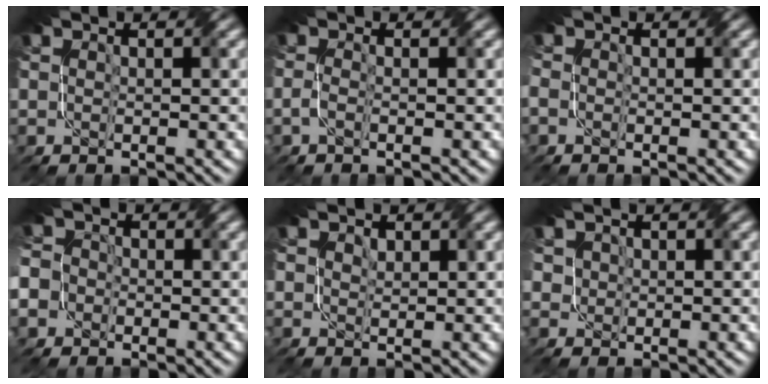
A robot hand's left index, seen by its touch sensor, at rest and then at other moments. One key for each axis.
{"total": 1.1, "fx": -0.8, "fy": 0.2, "fz": 0.8, "tx": -0.020, "ty": 0.002, "tz": -0.023}
{"total": 1.3, "fx": -0.4, "fy": 1.0, "fz": 0.8, "tx": -0.019, "ty": 0.001, "tz": -0.009}
{"total": 8.4, "fx": -3.0, "fy": 7.4, "fz": 2.8, "tx": -0.077, "ty": -0.002, "tz": -0.094}
{"total": 0.8, "fx": 0.7, "fy": 0.4, "fz": 0.2, "tx": -0.007, "ty": -0.001, "tz": 0.008}
{"total": 1.2, "fx": 0.6, "fy": 1.0, "fz": 0.2, "tx": -0.018, "ty": -0.005, "tz": 0.023}